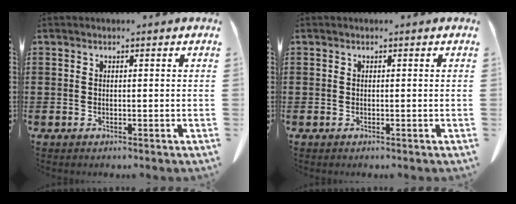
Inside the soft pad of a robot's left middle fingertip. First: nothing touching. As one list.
[{"total": 0.0}]